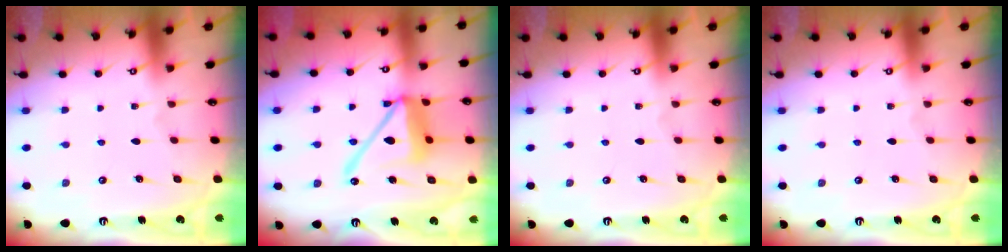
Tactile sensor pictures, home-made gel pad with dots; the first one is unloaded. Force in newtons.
{"total": 14.6, "press": 14.5, "slide": 1.8}
{"total": 0.0}
{"total": 0.0}